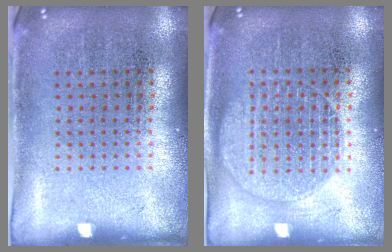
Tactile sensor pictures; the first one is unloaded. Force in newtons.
{"total": 1.3, "press": 1.3, "slide": 0.2}